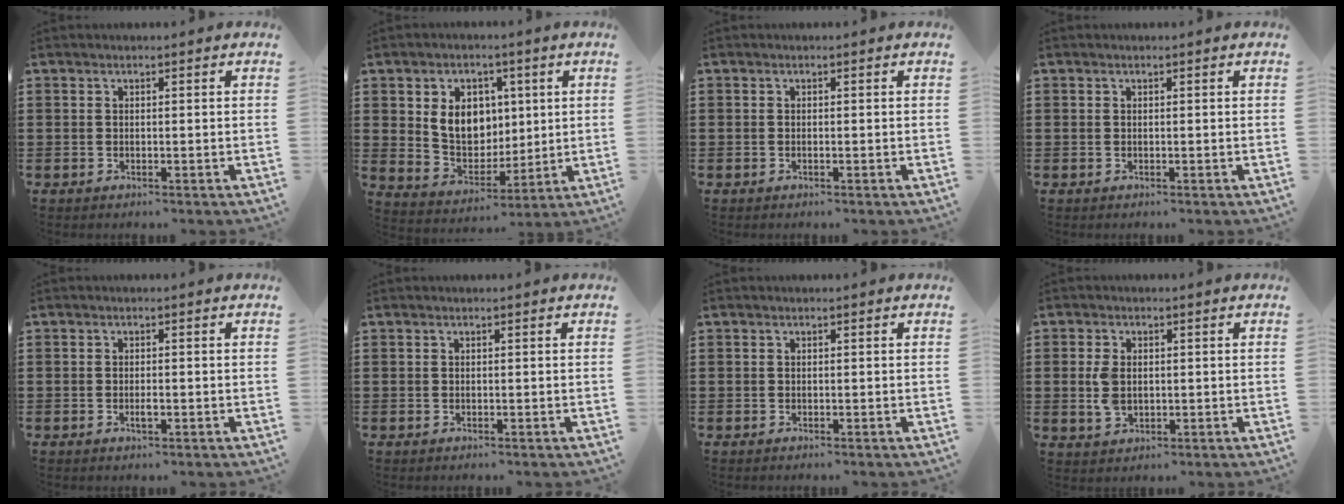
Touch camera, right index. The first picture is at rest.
{"total": 8.2, "force": [1.8, 6.7, 4.3], "torque": [-0.084, 0.012, 0.030]}
{"total": 0.0}
{"total": 0.0}
{"total": 1.3, "force": [-0.4, 0.4, 1.2], "torque": [-0.022, -0.003, -0.006]}
{"total": 0.0}
{"total": 0.0}
{"total": 3.9, "force": [0.2, 2.4, 3.0], "torque": [-0.083, -0.001, -0.004]}